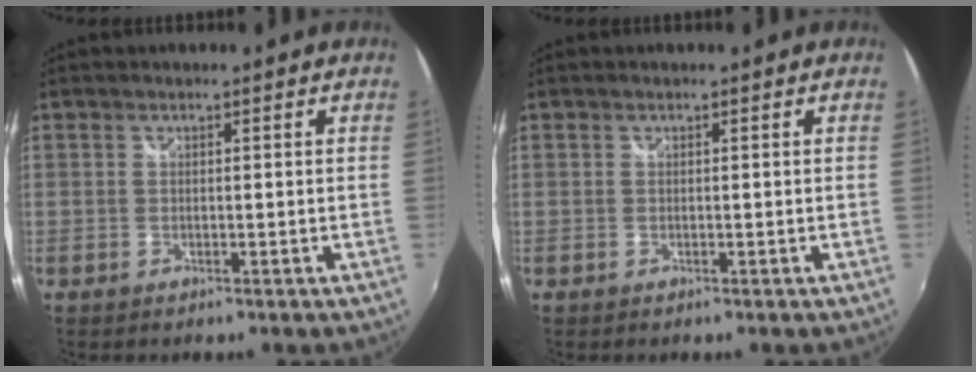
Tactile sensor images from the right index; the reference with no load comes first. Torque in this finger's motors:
{"motor_torque": [0.00, 0.00, 0.00, 0.00]}